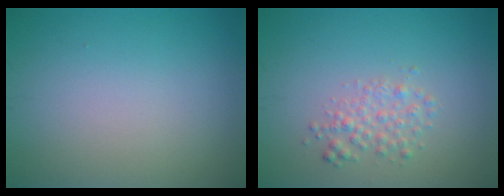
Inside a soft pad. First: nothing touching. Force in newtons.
{"total": 2.0, "press": 2.0, "slide": 0.1}